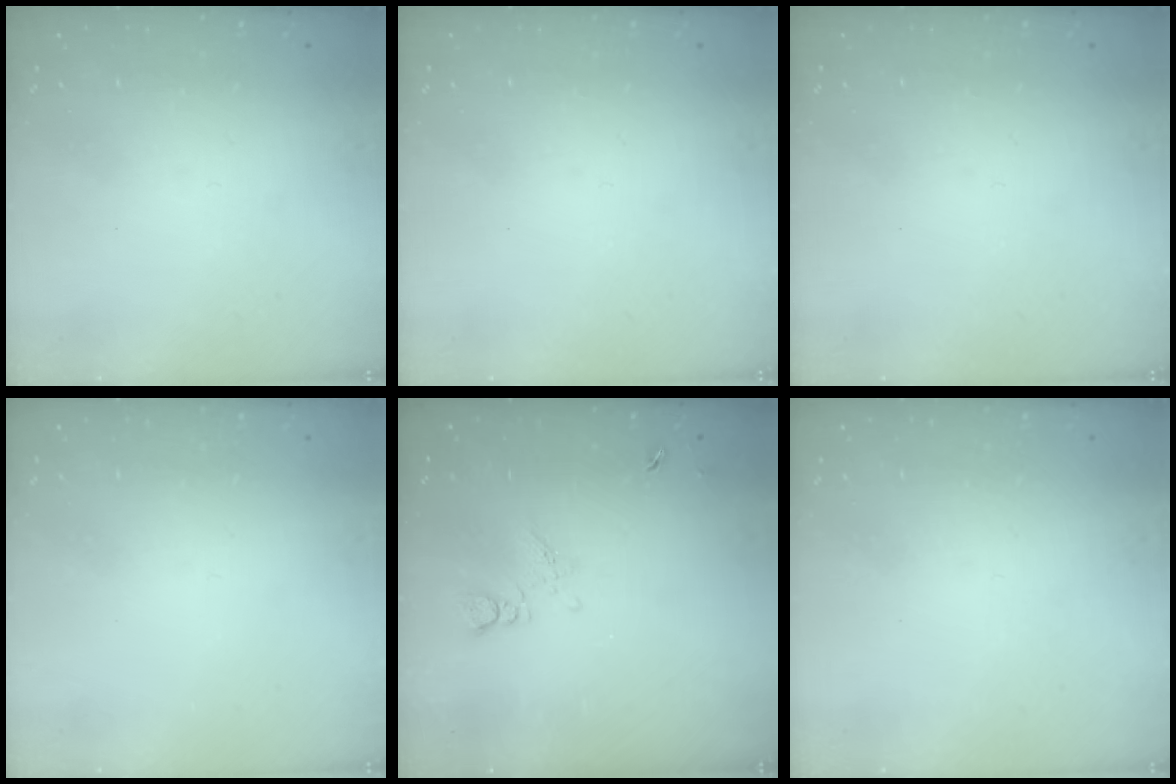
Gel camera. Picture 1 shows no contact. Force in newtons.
{"total": 0.0}
{"total": 0.0}
{"total": 0.0}
{"total": 5.9, "press": 5.9, "slide": 0.9}
{"total": 0.0}